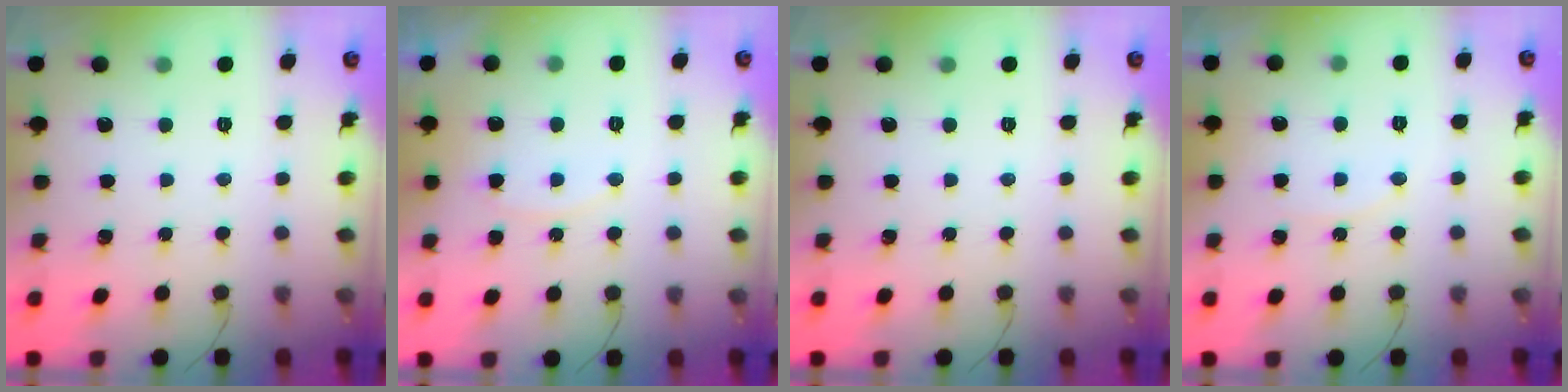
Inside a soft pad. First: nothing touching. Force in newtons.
{"total": 6.7, "press": 6.7, "slide": 0.6}
{"total": 0.0}
{"total": 3.6, "press": 3.5, "slide": 0.6}